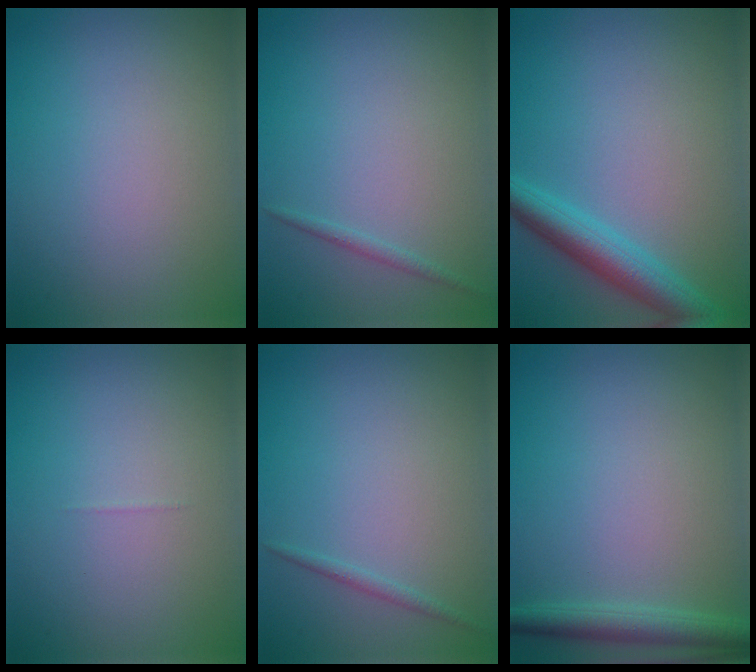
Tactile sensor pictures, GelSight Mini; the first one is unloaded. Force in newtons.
{"total": 0.7, "press": 0.7, "slide": 0.0}
{"total": 4.1, "press": 4.1, "slide": 0.2}
{"total": 0.0}
{"total": 0.7, "press": 0.7, "slide": 0.0}
{"total": 2.5, "press": 2.5, "slide": 0.1}